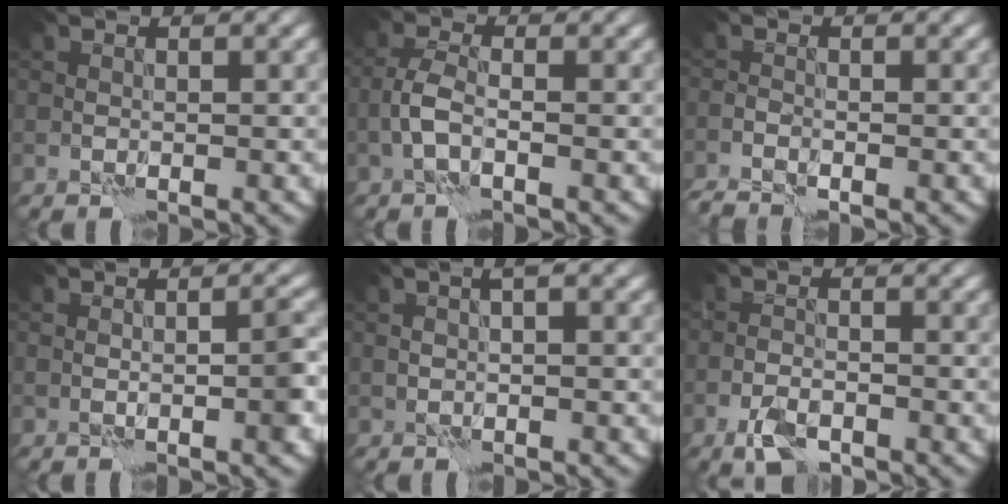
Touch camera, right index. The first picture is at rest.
{"total": 2.0, "force": [-0.9, 0.6, 1.7], "torque": [-0.039, 0.007, -0.025]}
{"total": 2.0, "force": [-1.7, 0.4, 1.0], "torque": [-0.031, -0.004, -0.041]}
{"total": 2.0, "force": [-0.2, 0.3, 1.9], "torque": [-0.031, 0.004, -0.005]}
{"total": 1.1, "force": [0.2, 0.1, 1.1], "torque": [-0.017, 0.010, 0.004]}
{"total": 3.2, "force": [-2.1, 1.4, 1.9], "torque": [-0.039, -0.001, -0.047]}